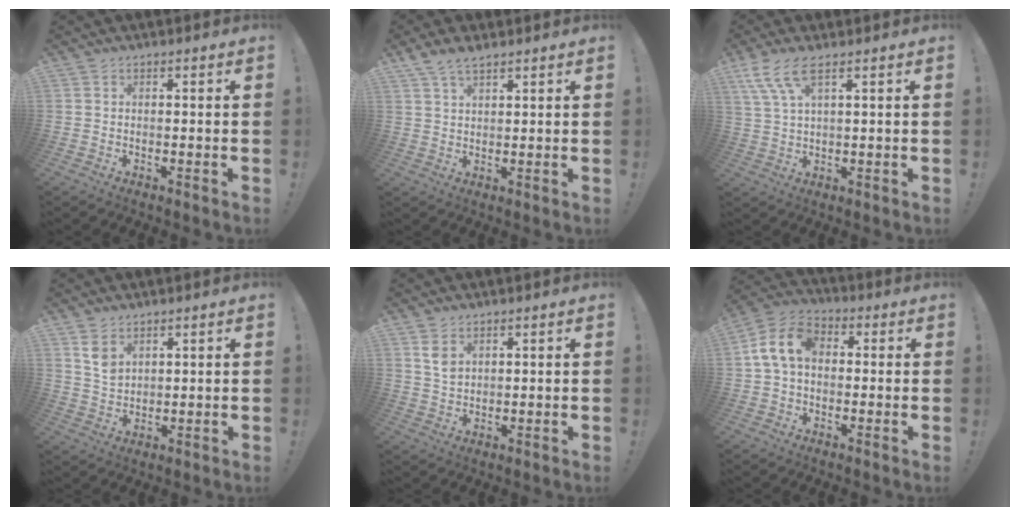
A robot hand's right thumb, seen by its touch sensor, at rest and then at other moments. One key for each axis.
{"total": 4.7, "fx": 3.6, "fy": 1.6, "fz": 2.6, "tx": -0.053, "ty": -0.013, "tz": 0.069}
{"total": 8.1, "fx": 4.8, "fy": 2.2, "fz": 6.1, "tx": -0.127, "ty": -0.011, "tz": 0.094}
{"total": 5.3, "fx": 3.3, "fy": 3.1, "fz": 2.8, "tx": -0.031, "ty": -0.021, "tz": 0.058}
{"total": 4.2, "fx": 2.2, "fy": 2.4, "fz": 2.6, "tx": -0.032, "ty": -0.012, "tz": 0.038}
{"total": 11.0, "fx": 1.3, "fy": 7.6, "fz": 7.9, "tx": -0.157, "ty": 0.017, "tz": 0.027}